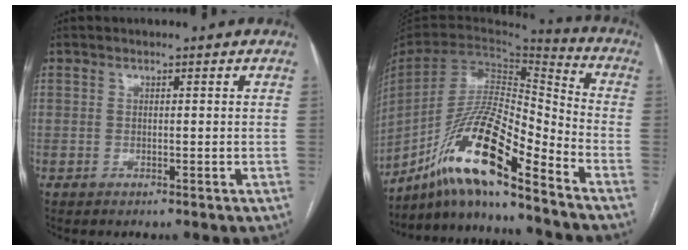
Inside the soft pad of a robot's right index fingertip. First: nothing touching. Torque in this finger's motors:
{"motor_torque": [0.53, -0.26, 0.08, -0.02]}